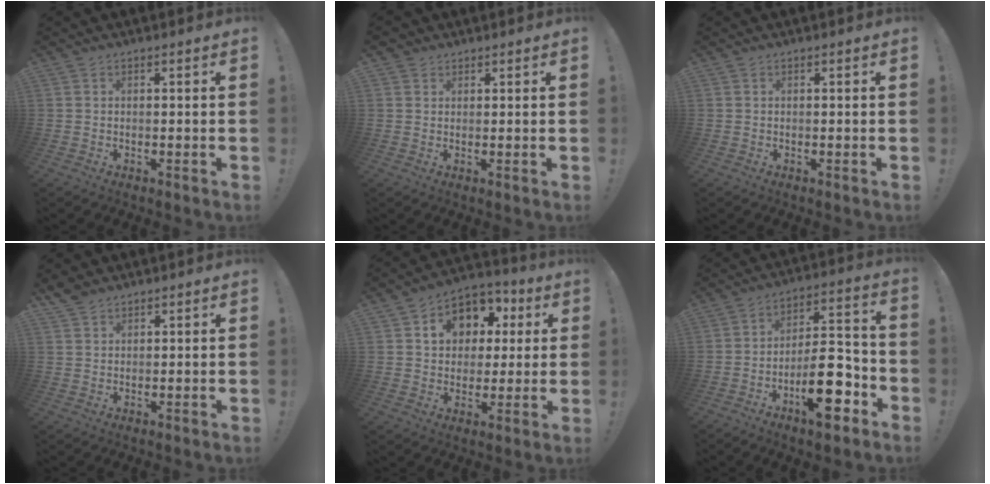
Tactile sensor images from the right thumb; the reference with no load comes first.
{"total": 2.1, "force": [1.4, 1.5, 0.3], "torque": [-0.002, -0.004, 0.026]}
{"total": 0.0}
{"total": 3.3, "force": [2.8, 1.5, 0.9], "torque": [-0.017, -0.016, 0.054]}
{"total": 11.6, "force": [3.6, 9.8, 5.0], "torque": [-0.063, -0.015, 0.071]}
{"total": 17.5, "force": [-7.5, 7.2, 14.1], "torque": [-0.197, 0.053, -0.115]}